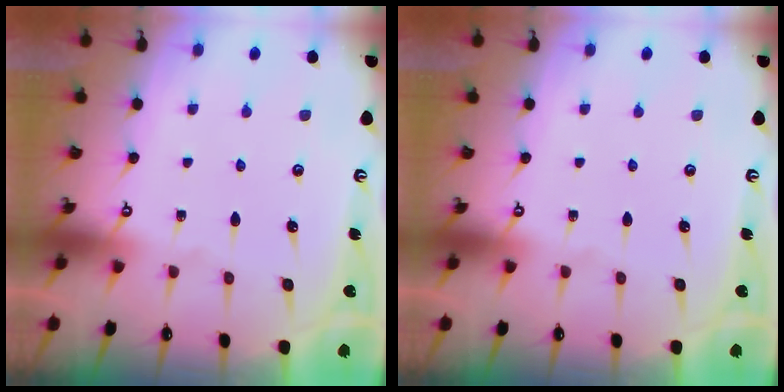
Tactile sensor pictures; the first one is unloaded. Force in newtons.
{"total": 0.0}